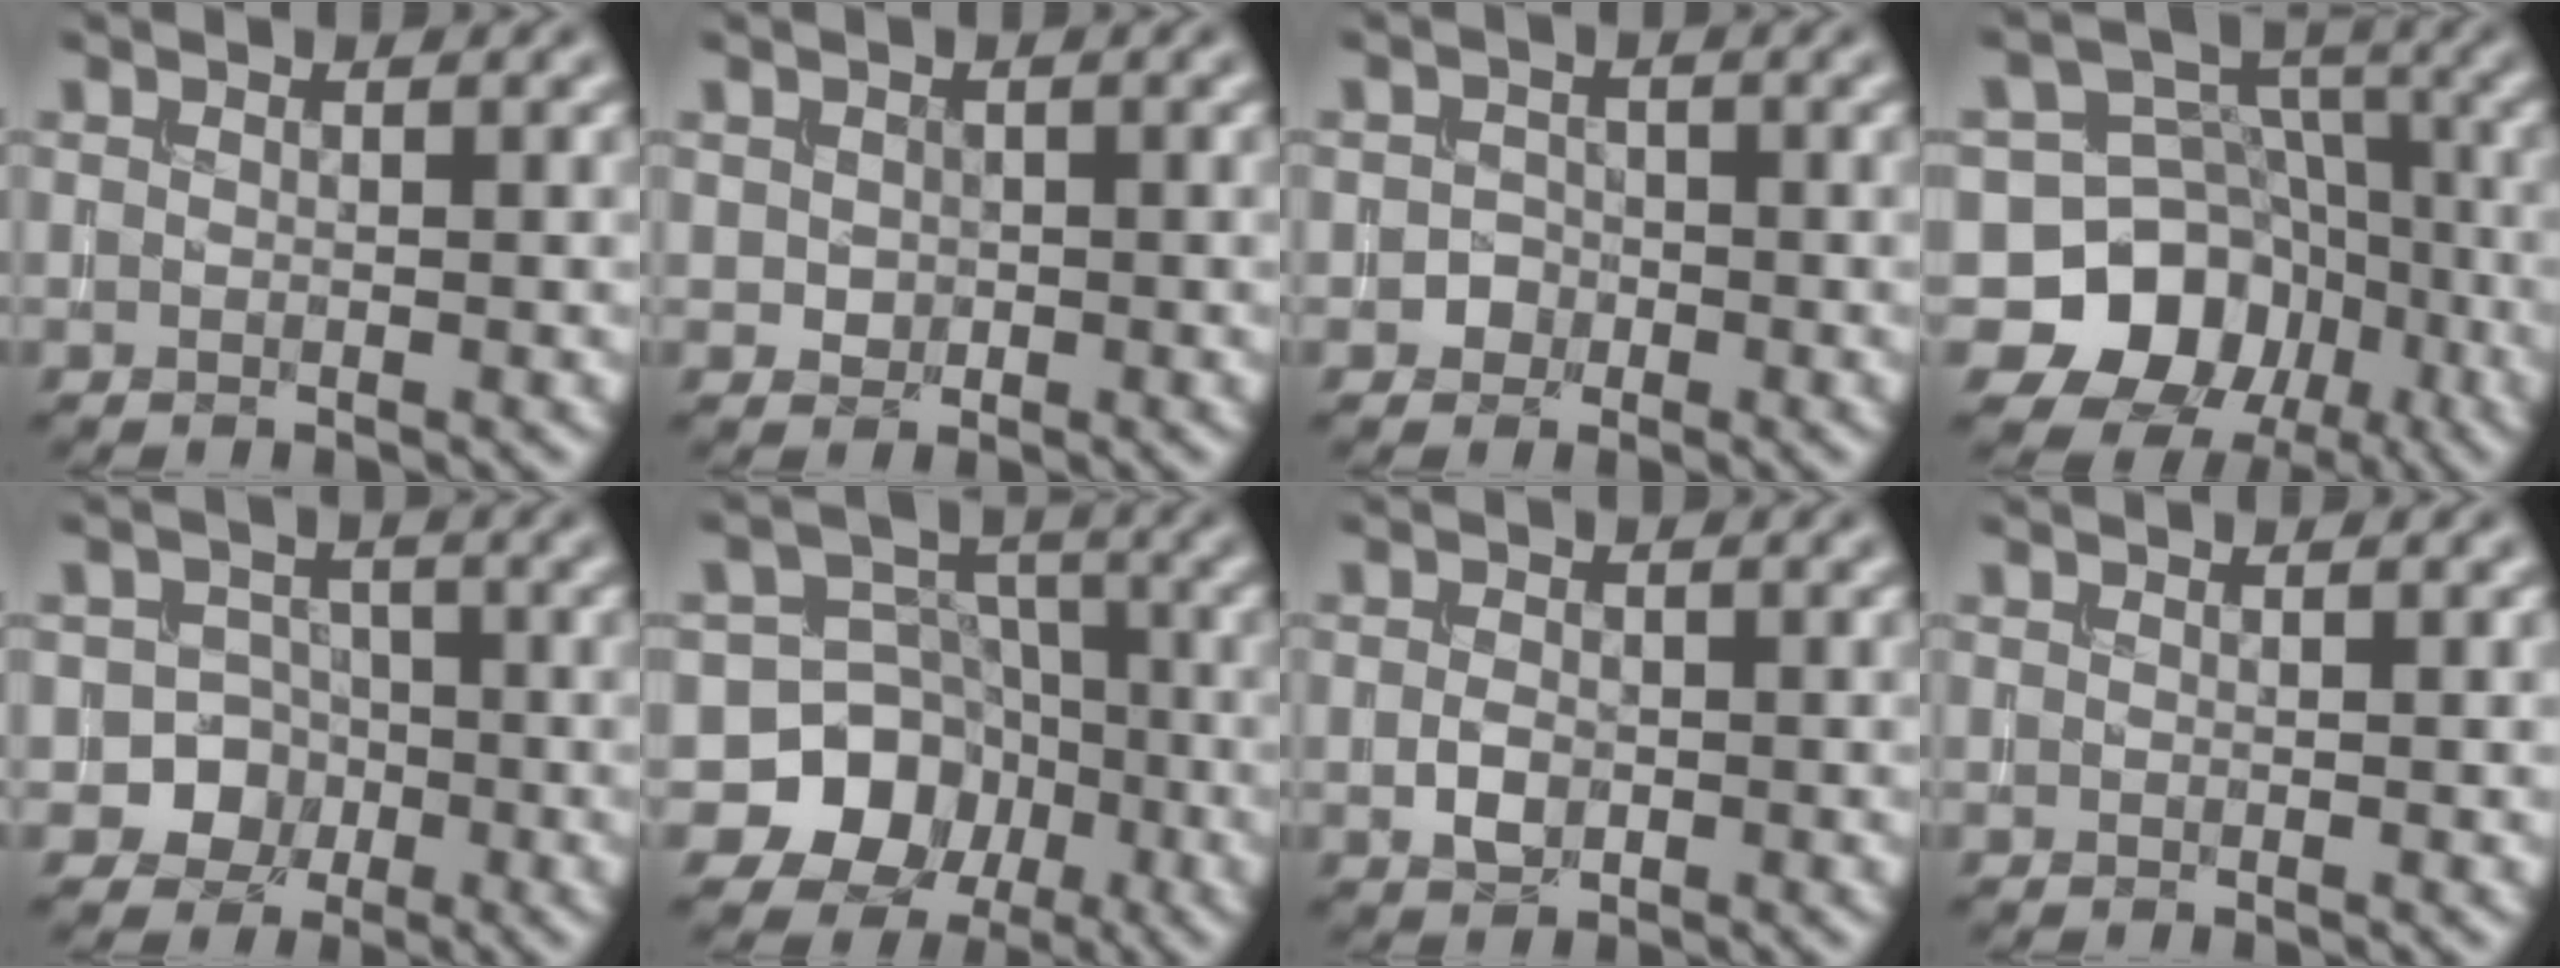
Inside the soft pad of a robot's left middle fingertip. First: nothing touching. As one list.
[{"total": 0.9, "force": [0.1, 0.8, 0.2], "torque": [-0.003, -0.003, 0.005]}, {"total": 1.2, "force": [-0.6, 1.1, 0.0], "torque": [0.012, 0.003, -0.011]}, {"total": 10.7, "force": [-4.1, 9.3, 3.3], "torque": [-0.064, 0.012, -0.107]}, {"total": 4.6, "force": [-1.8, 4.1, 0.7], "torque": [0.029, 0.003, -0.046]}, {"total": 9.1, "force": [-3.8, 8.0, 2.0], "torque": [-0.019, 0.007, -0.091]}, {"total": 1.9, "force": [-0.5, 1.3, 1.3], "torque": [-0.026, 0.000, -0.009]}, {"total": 0.0}]